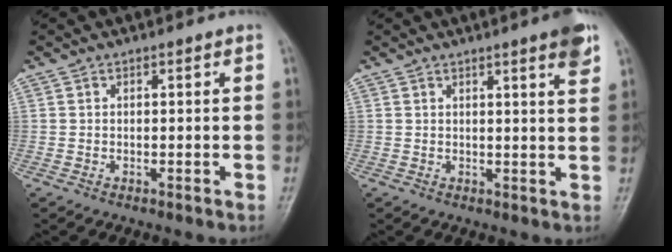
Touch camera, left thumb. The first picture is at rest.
{"total": 4.8, "force": [3.0, 0.3, 3.8], "torque": [-0.041, -0.015, 0.037]}